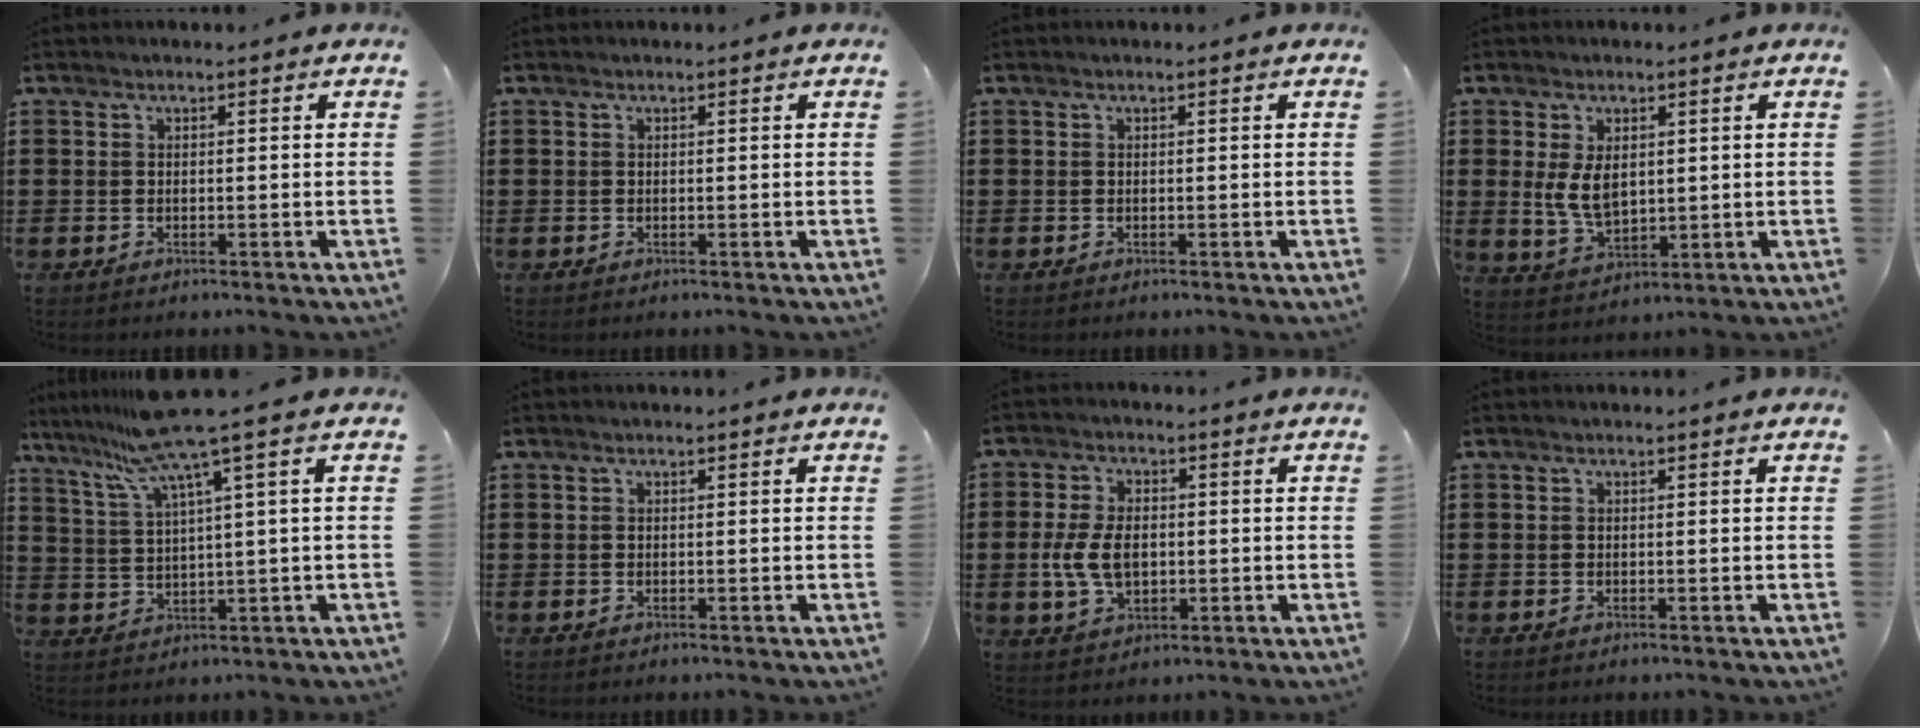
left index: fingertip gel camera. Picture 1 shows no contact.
{"total": 0.0}
{"total": 0.0}
{"total": 5.4, "force": [0.9, 3.3, 4.2], "torque": [-0.094, 0.000, 0.011]}
{"total": 8.3, "force": [5.4, -0.7, 6.3], "torque": [-0.154, -0.035, 0.088]}
{"total": 0.0}
{"total": 6.7, "force": [-0.5, 4.2, 5.2], "torque": [-0.119, 0.006, -0.013]}
{"total": 0.0}